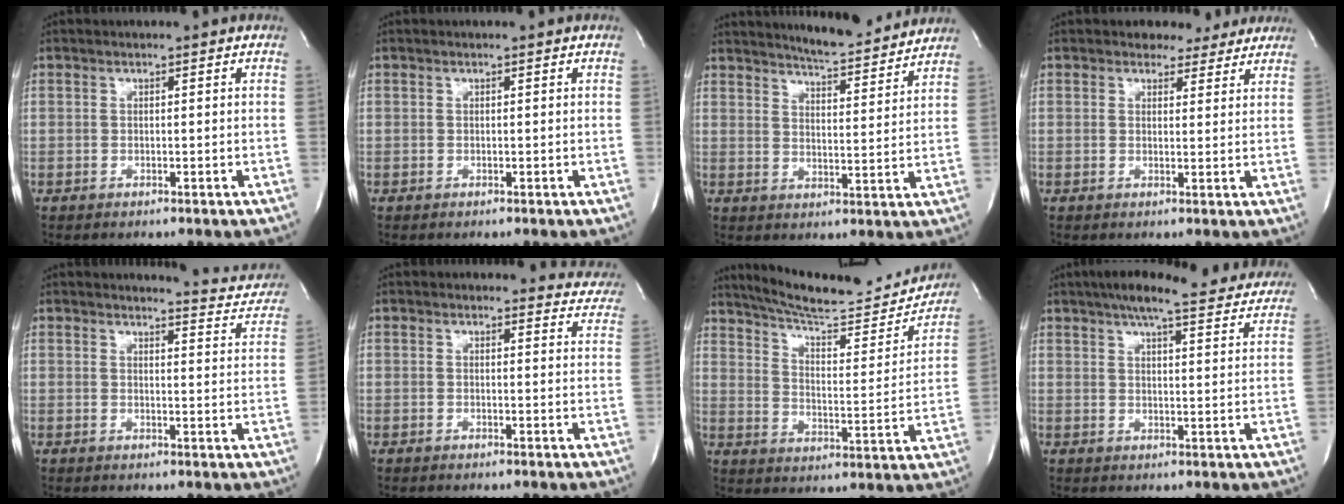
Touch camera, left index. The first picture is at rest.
{"total": 0.0}
{"total": 11.7, "force": [11.2, 1.0, 3.4], "torque": [-0.054, -0.008, 0.151]}
{"total": 4.5, "force": [3.9, 2.2, 0.2], "torque": [0.001, 0.000, 0.038]}
{"total": 8.3, "force": [8.3, 0.9, 0.3], "torque": [0.005, -0.042, 0.077]}
{"total": 8.2, "force": [7.8, 2.3, -0.3], "torque": [0.046, -0.026, 0.046]}
{"total": 22.6, "force": [20.8, 3.4, 8.1], "torque": [-0.123, -0.041, 0.282]}
{"total": 20.4, "force": [18.3, 3.3, 8.5], "torque": [-0.128, 0.003, 0.223]}